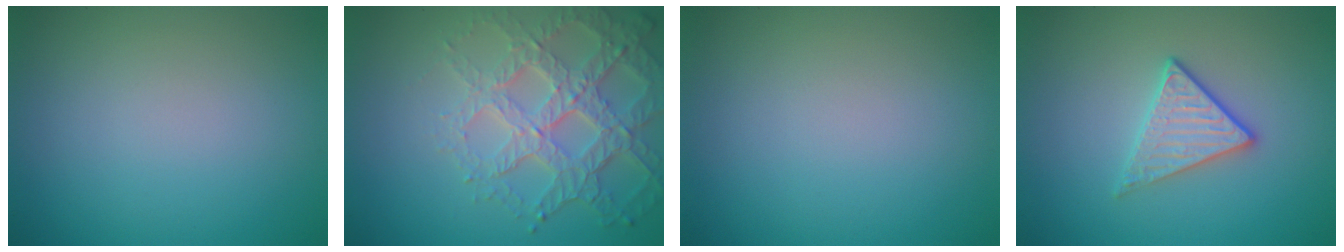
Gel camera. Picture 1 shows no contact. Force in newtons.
{"total": 6.2, "press": 4.8, "slide": 3.8}
{"total": 0.0}
{"total": 2.8, "press": 2.6, "slide": 1.1}